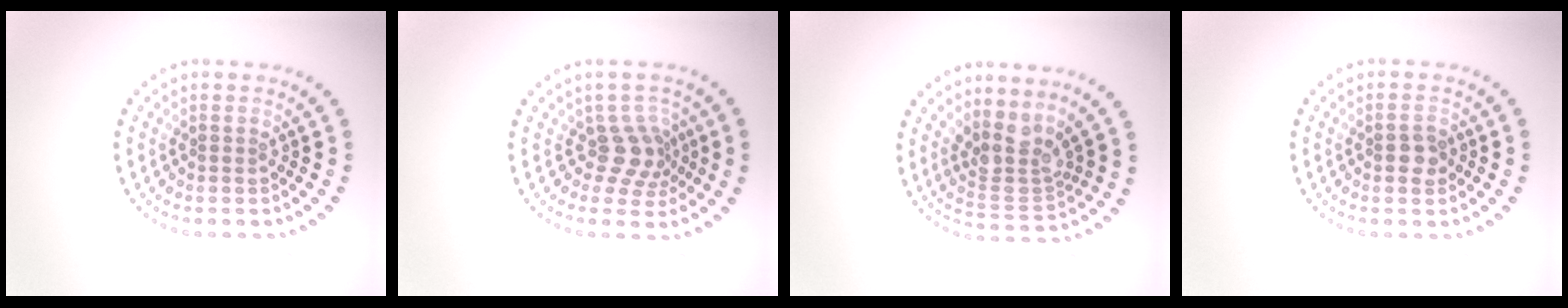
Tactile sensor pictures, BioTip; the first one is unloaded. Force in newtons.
{"total": 2.8, "press": 2.0, "slide": 2.0}
{"total": 3.7, "press": 2.7, "slide": 2.5}
{"total": 1.7, "press": 1.7, "slide": 0.2}